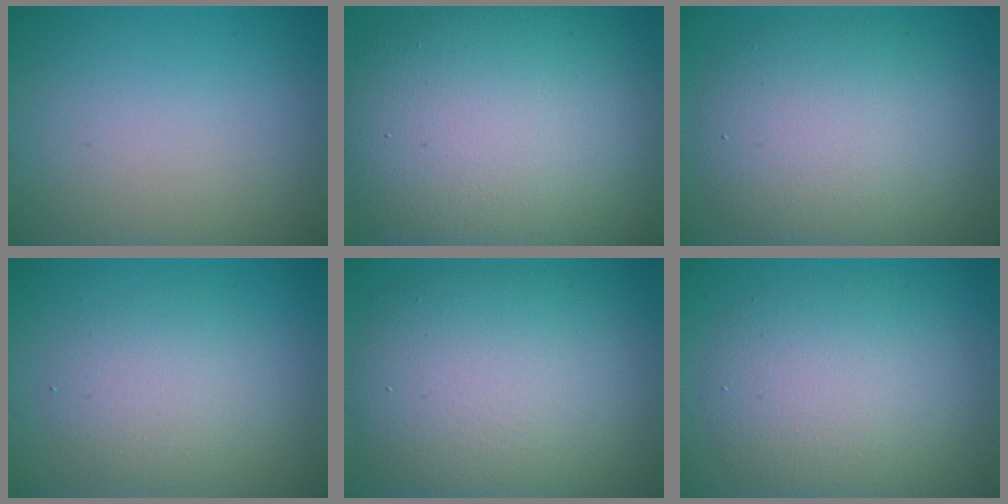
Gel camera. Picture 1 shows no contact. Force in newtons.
{"total": 15.0, "press": 14.9, "slide": 0.9}
{"total": 7.8, "press": 7.8, "slide": 0.3}
{"total": 3.3, "press": 3.3, "slide": 0.1}
{"total": 9.5, "press": 9.5, "slide": 0.3}
{"total": 6.1, "press": 6.1, "slide": 0.4}